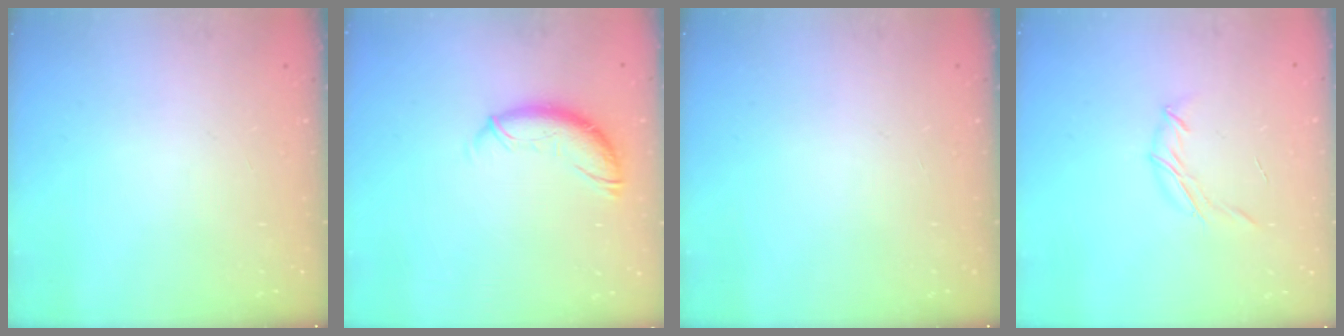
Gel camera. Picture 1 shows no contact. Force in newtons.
{"total": 10.7, "press": 10.6, "slide": 1.4}
{"total": 0.0}
{"total": 8.0, "press": 7.9, "slide": 1.6}